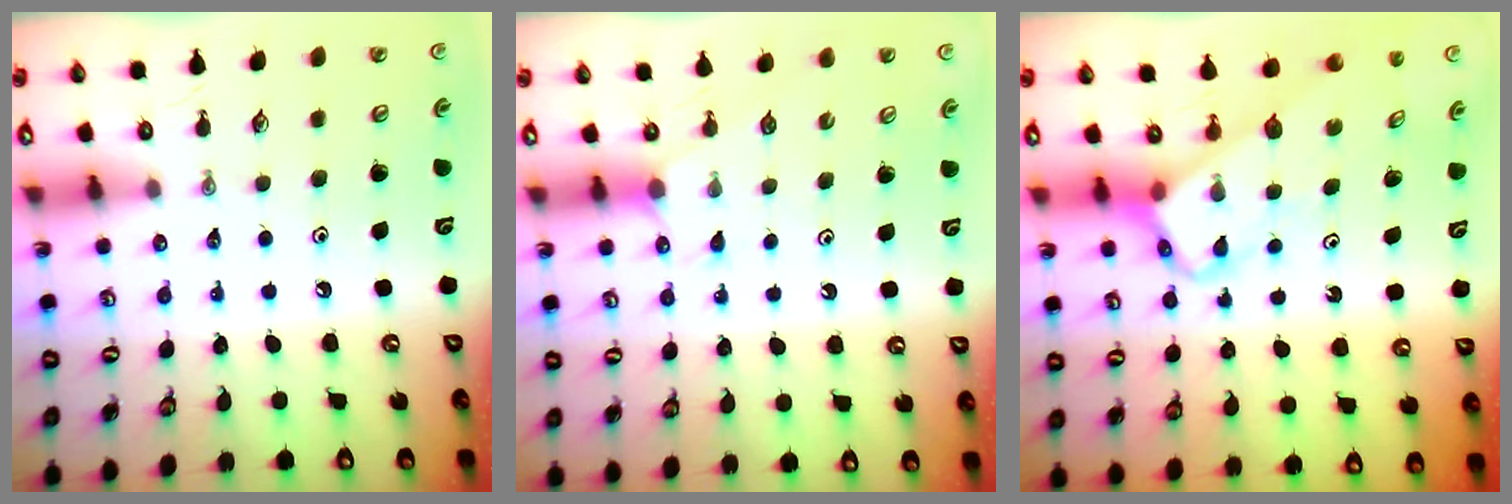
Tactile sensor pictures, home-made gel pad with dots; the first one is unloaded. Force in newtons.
{"total": 3.3, "press": 3.2, "slide": 0.5}
{"total": 3.8, "press": 3.8, "slide": 0.3}